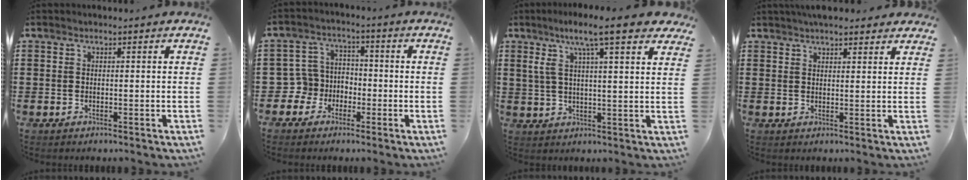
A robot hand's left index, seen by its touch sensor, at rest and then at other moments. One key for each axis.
{"total": 5.4, "fx": -2.4, "fy": 4.8, "fz": 0.9, "tx": -0.056, "ty": 0.000, "tz": -0.056}
{"total": 9.2, "fx": 6.3, "fy": 1.6, "fz": 6.6, "tx": -0.132, "ty": -0.010, "tz": 0.104}
{"total": 3.7, "fx": 3.3, "fy": 0.9, "fz": 1.3, "tx": -0.033, "ty": 0.000, "tz": 0.063}